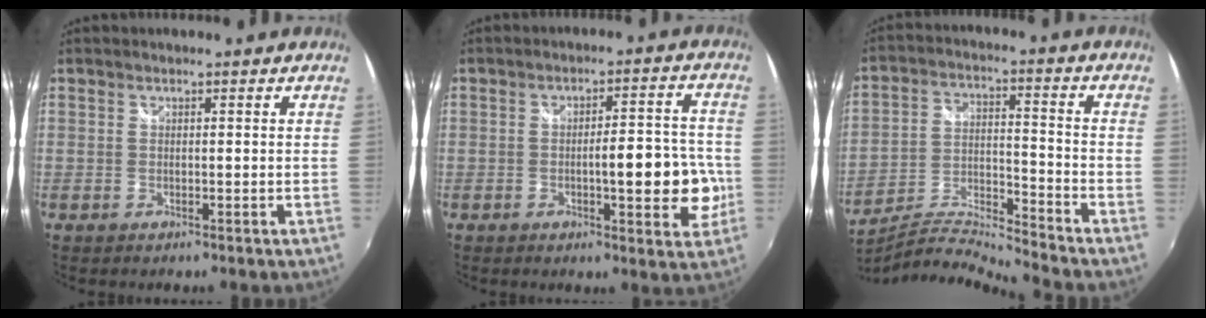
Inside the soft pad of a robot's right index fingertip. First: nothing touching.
{"total": 9.9, "force": [-2.1, 2.5, 9.4], "torque": [-0.141, -0.001, -0.019]}
{"total": 10.9, "force": [-10.4, -2.0, 2.2], "torque": [-0.045, 0.000, -0.199]}